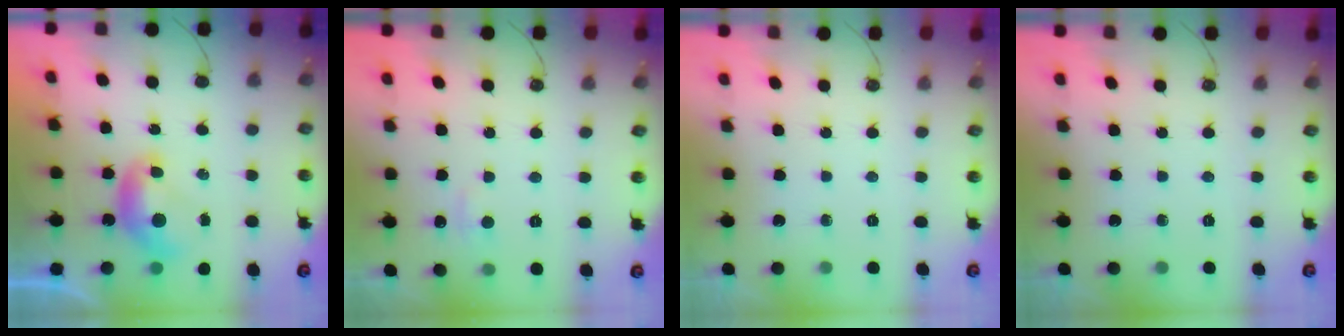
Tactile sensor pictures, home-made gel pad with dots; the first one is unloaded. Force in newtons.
{"total": 3.1, "press": 3.1, "slide": 0.4}
{"total": 0.0}
{"total": 0.0}